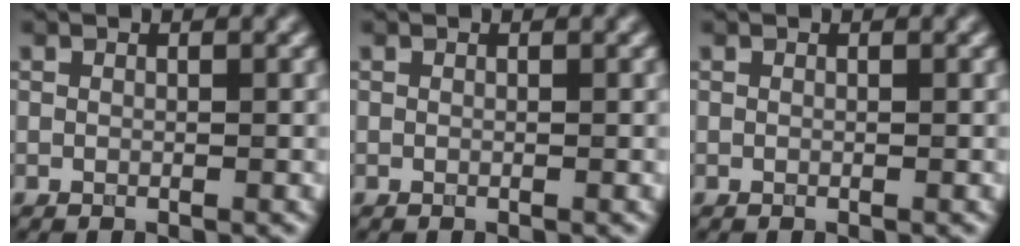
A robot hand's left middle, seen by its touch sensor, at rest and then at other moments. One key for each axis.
{"total": 0.0}
{"total": 0.0}